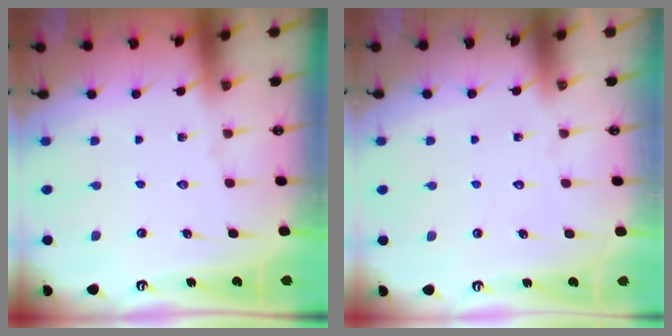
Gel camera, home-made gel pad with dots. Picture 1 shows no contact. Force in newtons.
{"total": 1.6, "press": 1.6, "slide": 0.1}